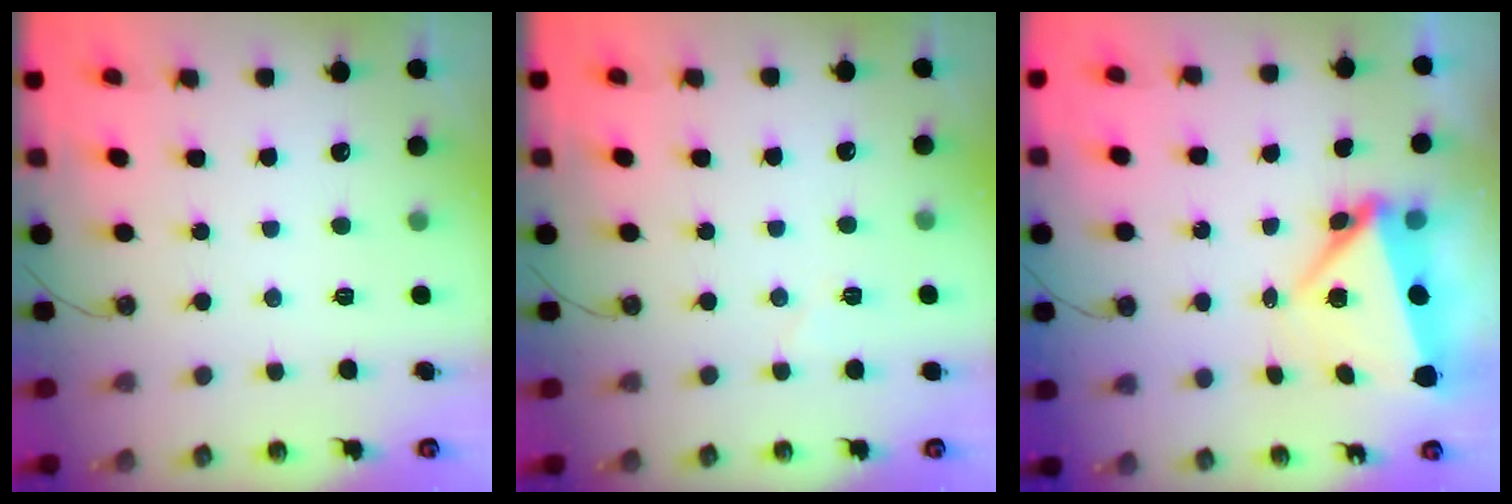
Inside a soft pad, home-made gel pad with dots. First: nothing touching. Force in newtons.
{"total": 3.8, "press": 3.3, "slide": 1.9}
{"total": 6.0, "press": 5.7, "slide": 1.8}